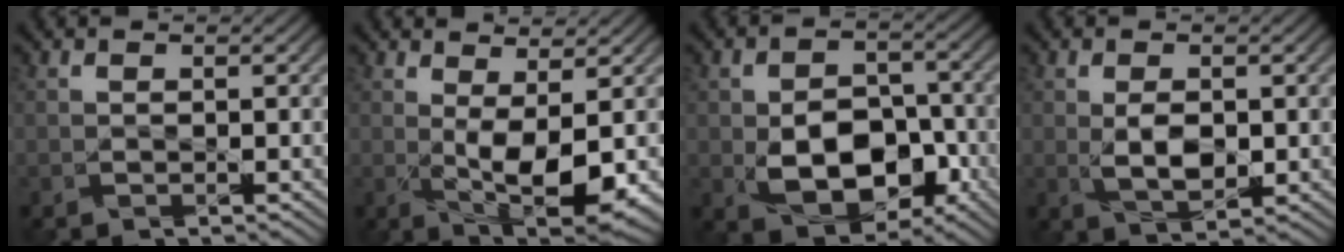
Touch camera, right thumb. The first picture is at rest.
{"total": 6.2, "force": [-0.1, 2.4, 5.7], "torque": [-0.129, -0.014, 0.013]}
{"total": 9.7, "force": [-2.8, 6.5, 6.5], "torque": [-0.112, -0.012, -0.054]}
{"total": 3.9, "force": [0.0, 2.0, 3.3], "torque": [-0.072, -0.008, 0.003]}